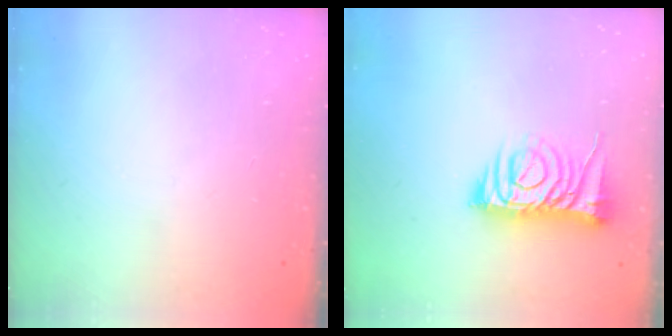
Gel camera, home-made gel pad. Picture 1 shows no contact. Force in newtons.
{"total": 9.0, "press": 8.9, "slide": 1.4}